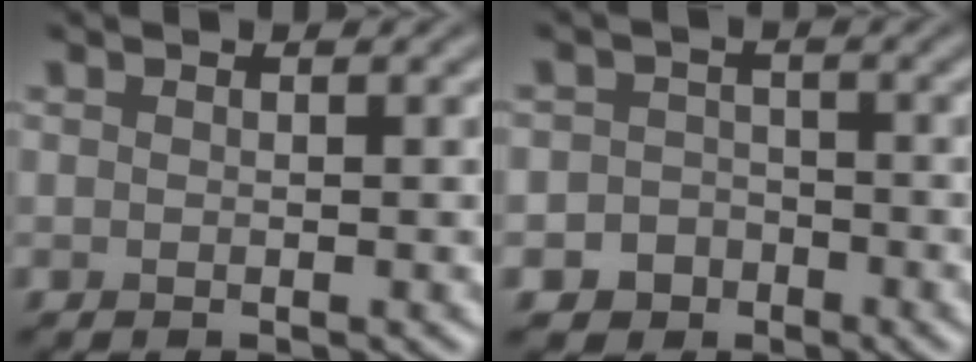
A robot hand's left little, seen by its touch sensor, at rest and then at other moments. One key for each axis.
{"total": 3.6, "fx": -2.0, "fy": 2.9, "fz": 0.4, "tx": 0.028, "ty": 0.000, "tz": -0.040}